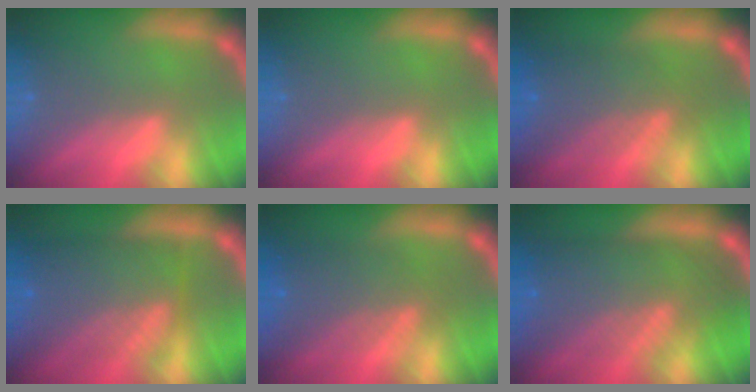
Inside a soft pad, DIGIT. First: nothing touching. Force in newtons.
{"total": 0.0}
{"total": 6.1}
{"total": 9.1}
{"total": 6.1}
{"total": 9.6}